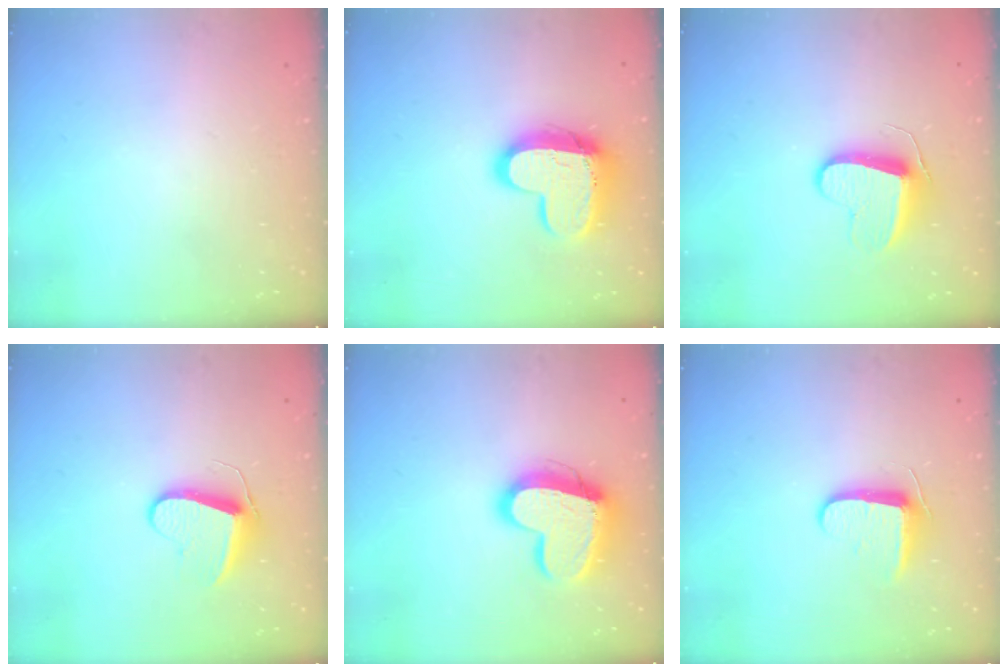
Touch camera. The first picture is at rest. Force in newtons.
{"total": 15.1, "press": 15.0, "slide": 1.2}
{"total": 11.2, "press": 11.1, "slide": 0.8}
{"total": 9.4, "press": 9.4, "slide": 0.7}
{"total": 16.7, "press": 16.6, "slide": 1.4}
{"total": 9.1, "press": 9.0, "slide": 1.0}